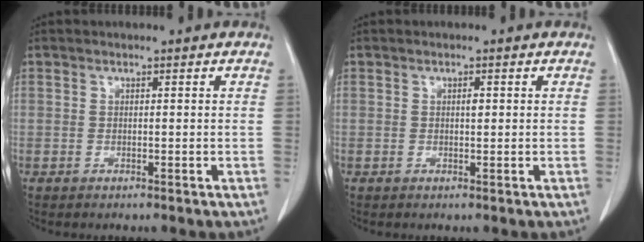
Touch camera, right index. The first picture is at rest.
{"total": 0.8, "force": [0.2, 0.3, 0.7], "torque": [-0.013, 0.001, 0.003]}